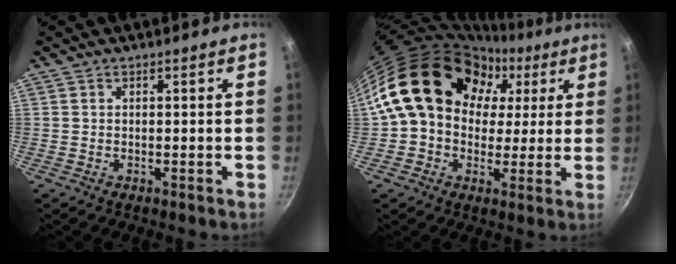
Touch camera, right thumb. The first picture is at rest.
{"total": 20.4, "force": [4.8, 16.2, 11.3], "torque": [-0.164, 0.042, 0.074]}